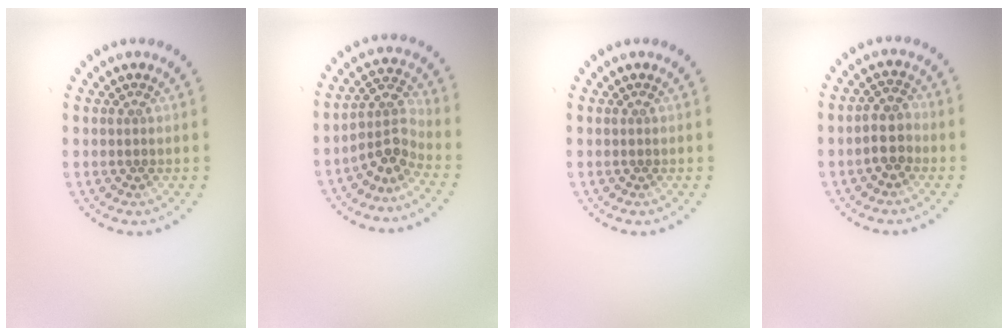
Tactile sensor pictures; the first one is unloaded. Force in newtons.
{"total": 3.1, "press": 2.2, "slide": 2.2}
{"total": 0.0}
{"total": 2.5, "press": 2.2, "slide": 1.1}